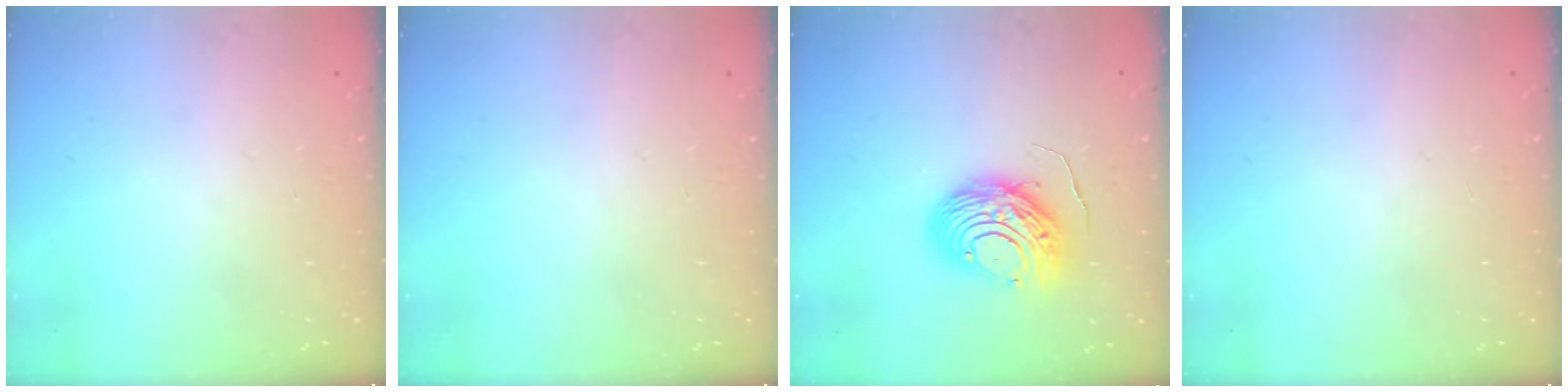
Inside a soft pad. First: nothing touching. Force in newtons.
{"total": 0.0}
{"total": 11.1, "press": 11.0, "slide": 1.0}
{"total": 0.0}